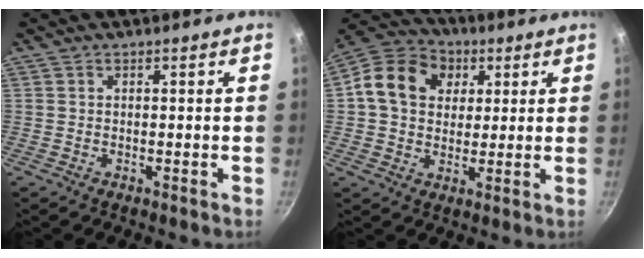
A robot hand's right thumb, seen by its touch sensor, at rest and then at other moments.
{"total": 13.9, "force": [3.5, 11.2, 7.4], "torque": [-0.118, 0.016, 0.041]}